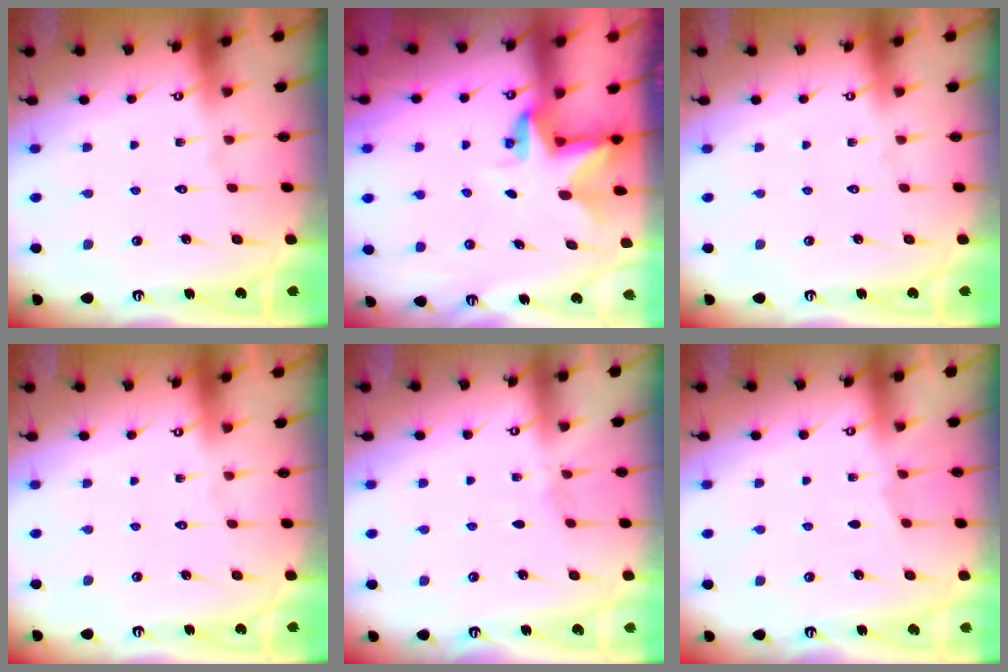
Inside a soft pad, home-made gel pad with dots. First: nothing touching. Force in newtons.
{"total": 3.4, "press": 3.4, "slide": 0.2}
{"total": 0.0}
{"total": 0.0}
{"total": 2.3, "press": 2.2, "slide": 0.5}
{"total": 2.3, "press": 2.2, "slide": 0.4}